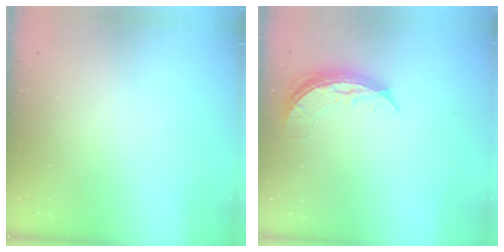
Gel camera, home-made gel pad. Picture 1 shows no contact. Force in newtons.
{"total": 7.4, "press": 7.4, "slide": 0.6}